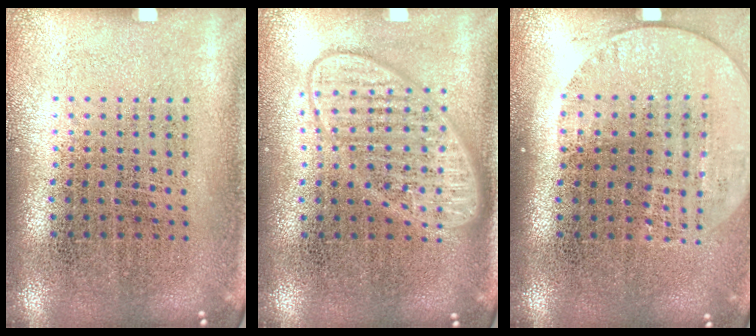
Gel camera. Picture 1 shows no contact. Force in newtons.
{"total": 2.9, "press": 2.9, "slide": 0.4}
{"total": 1.5, "press": 1.3, "slide": 0.7}